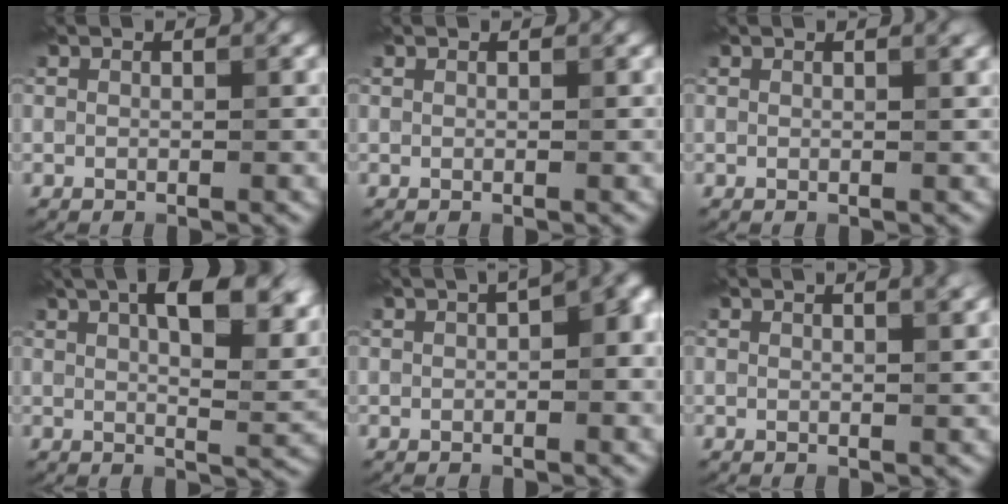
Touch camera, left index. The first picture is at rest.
{"total": 0.0}
{"total": 1.4, "force": [0.8, 0.5, 1.0], "torque": [-0.006, 0.002, 0.006]}
{"total": 12.6, "force": [5.6, 4.9, 10.1], "torque": [-0.118, 0.024, 0.075]}
{"total": 6.0, "force": [1.1, 2.5, 5.3], "torque": [-0.039, 0.027, 0.011]}
{"total": 3.0, "force": [1.9, 1.2, 2.1], "torque": [-0.006, 0.013, 0.000]}